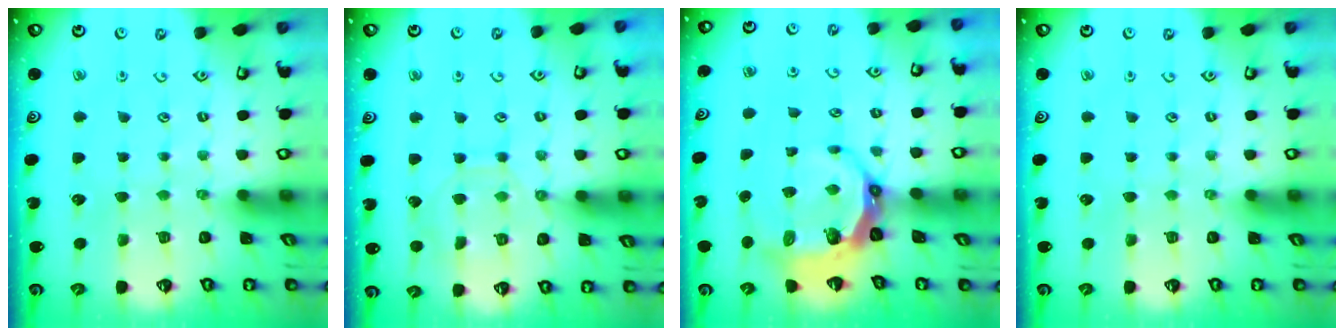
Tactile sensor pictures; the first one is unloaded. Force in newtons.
{"total": 8.4, "press": 8.4, "slide": 0.6}
{"total": 7.9, "press": 6.9, "slide": 3.8}
{"total": 0.0}